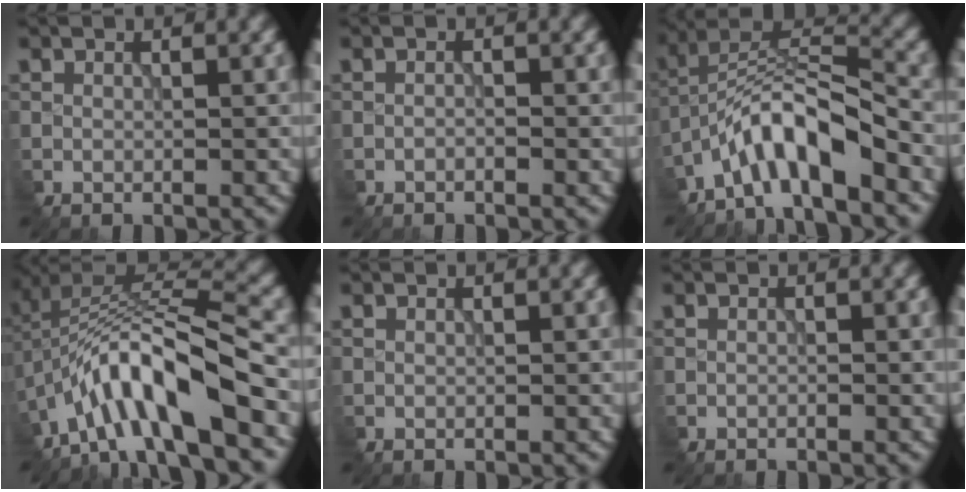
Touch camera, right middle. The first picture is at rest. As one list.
[{"total": 0.8, "force": [-0.5, 0.3, 0.5], "torque": [-0.012, -0.002, -0.008]}, {"total": 7.0, "force": [-4.5, 1.8, 5.0], "torque": [-0.088, 0.015, -0.087]}, {"total": 10.6, "force": [-5.1, 3.0, 8.8], "torque": [-0.154, 0.020, -0.094]}, {"total": 0.0}, {"total": 0.5, "force": [-0.3, 0.2, 0.4], "torque": [-0.007, -0.004, -0.003]}]